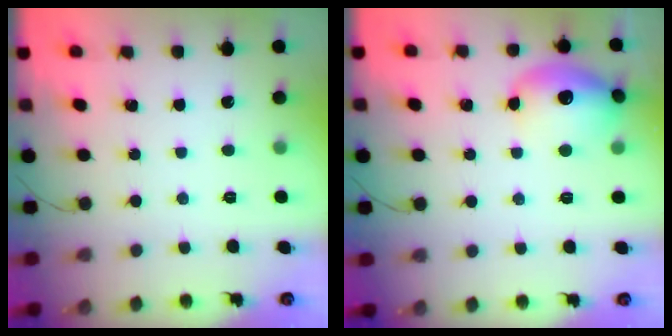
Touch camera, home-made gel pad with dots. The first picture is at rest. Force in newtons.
{"total": 13.2, "press": 13.1, "slide": 1.5}